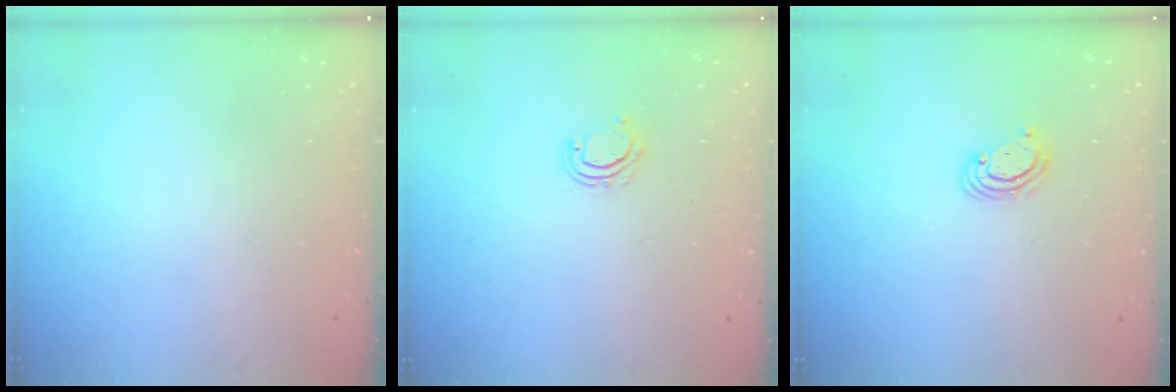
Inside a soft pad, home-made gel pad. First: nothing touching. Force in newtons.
{"total": 3.5, "press": 3.5, "slide": 0.3}
{"total": 3.2, "press": 3.2, "slide": 0.3}